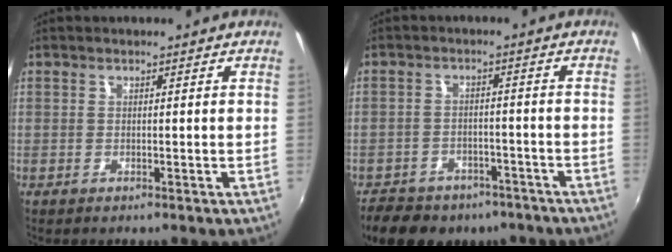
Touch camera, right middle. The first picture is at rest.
{"total": 16.4, "force": [-12.0, 8.9, 6.9], "torque": [-0.164, -0.004, -0.164]}